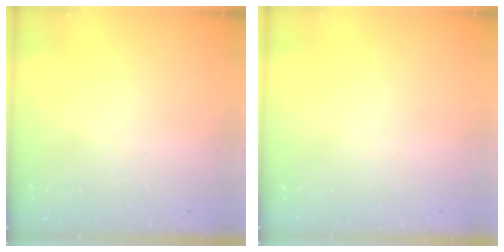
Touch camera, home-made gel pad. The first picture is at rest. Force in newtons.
{"total": 0.0}